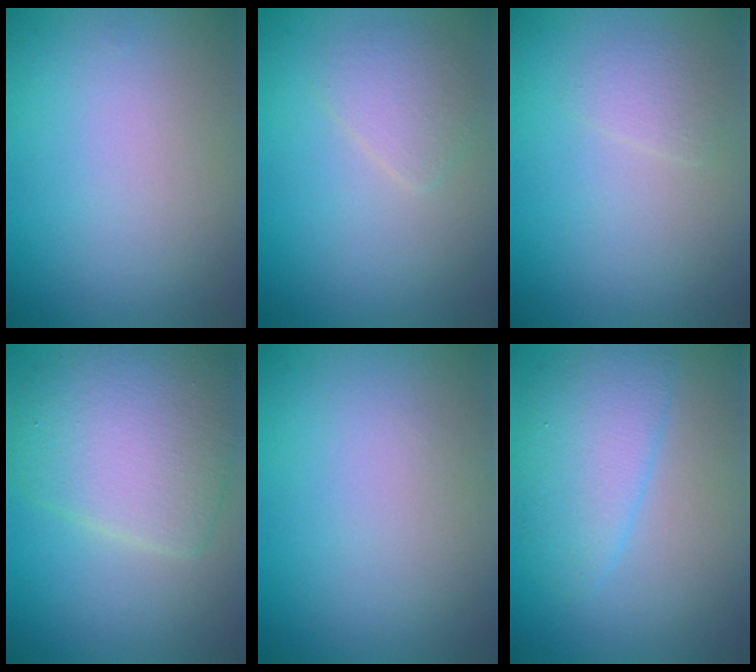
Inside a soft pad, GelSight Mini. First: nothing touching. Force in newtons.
{"total": 2.0, "press": 2.0, "slide": 0.0}
{"total": 1.3, "press": 1.2, "slide": 0.0}
{"total": 6.4, "press": 6.4, "slide": 0.2}
{"total": 0.0}
{"total": 4.1, "press": 4.1, "slide": 0.2}